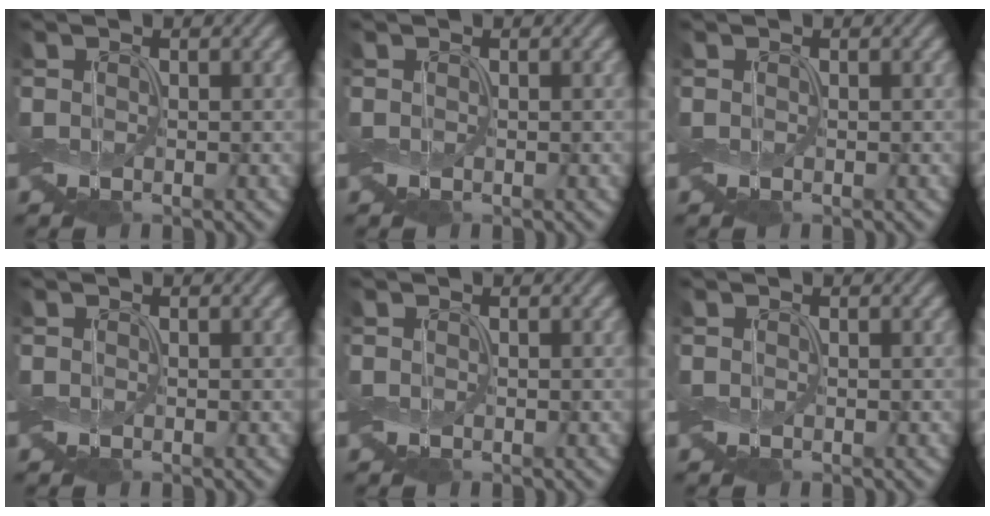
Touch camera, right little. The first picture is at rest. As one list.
[{"total": 0.0}, {"total": 0.0}, {"total": 0.0}, {"total": 0.0}, {"total": 0.0}]